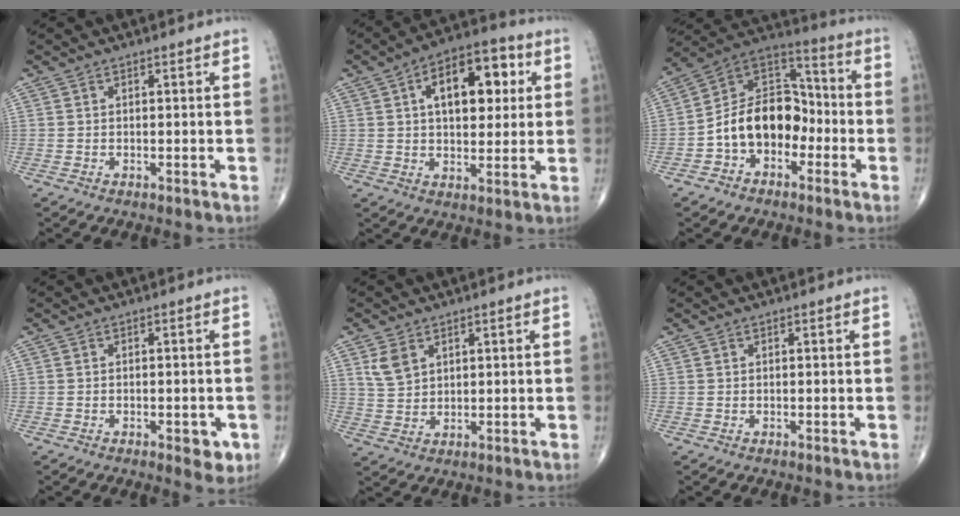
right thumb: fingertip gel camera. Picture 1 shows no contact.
{"total": 14.8, "force": [4.0, 8.0, 11.8], "torque": [-0.142, 0.011, 0.056]}
{"total": 14.8, "force": [-3.9, 10.3, 9.9], "torque": [-0.134, 0.061, -0.081]}
{"total": 3.7, "force": [-1.5, 1.6, 2.9], "torque": [-0.024, -0.003, -0.016]}
{"total": 4.5, "force": [2.3, 2.9, 2.5], "torque": [-0.043, -0.008, 0.053]}
{"total": 0.0}